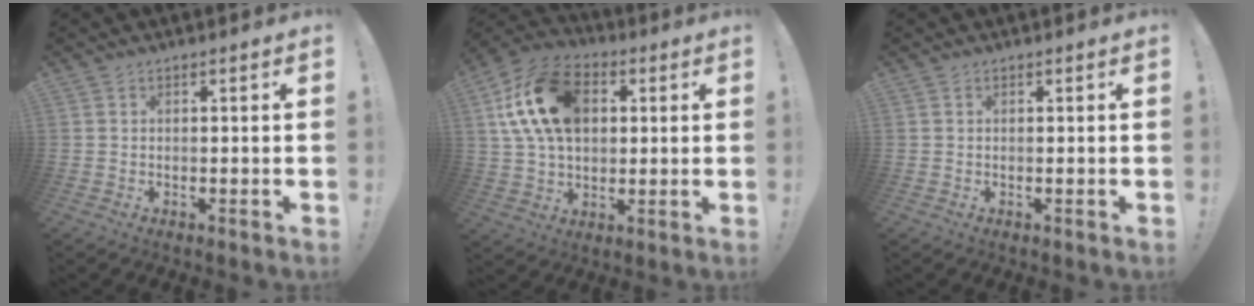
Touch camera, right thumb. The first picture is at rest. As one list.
[{"total": 19.4, "force": [5.0, 13.2, 13.4], "torque": [-0.235, -0.003, 0.093]}, {"total": 0.0}]